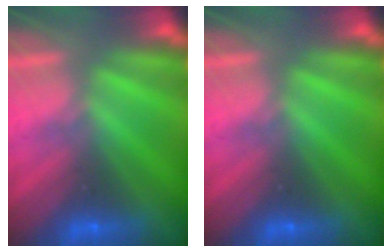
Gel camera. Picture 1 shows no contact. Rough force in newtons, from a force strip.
{"total": 0.0}